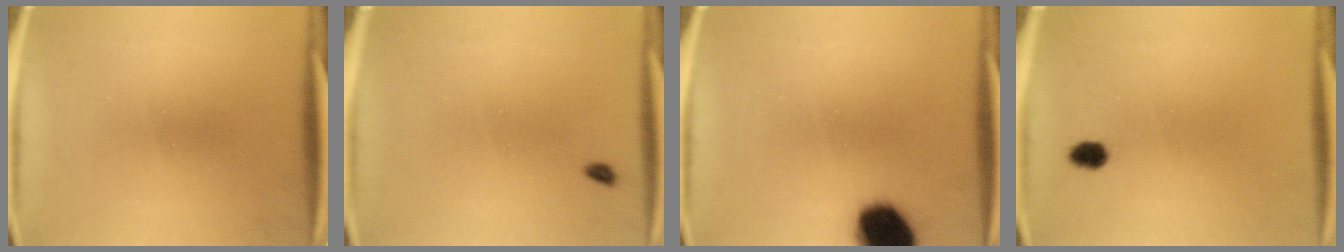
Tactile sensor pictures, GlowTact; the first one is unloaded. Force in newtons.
{"total": 1.1}
{"total": 14.9}
{"total": 2.3}